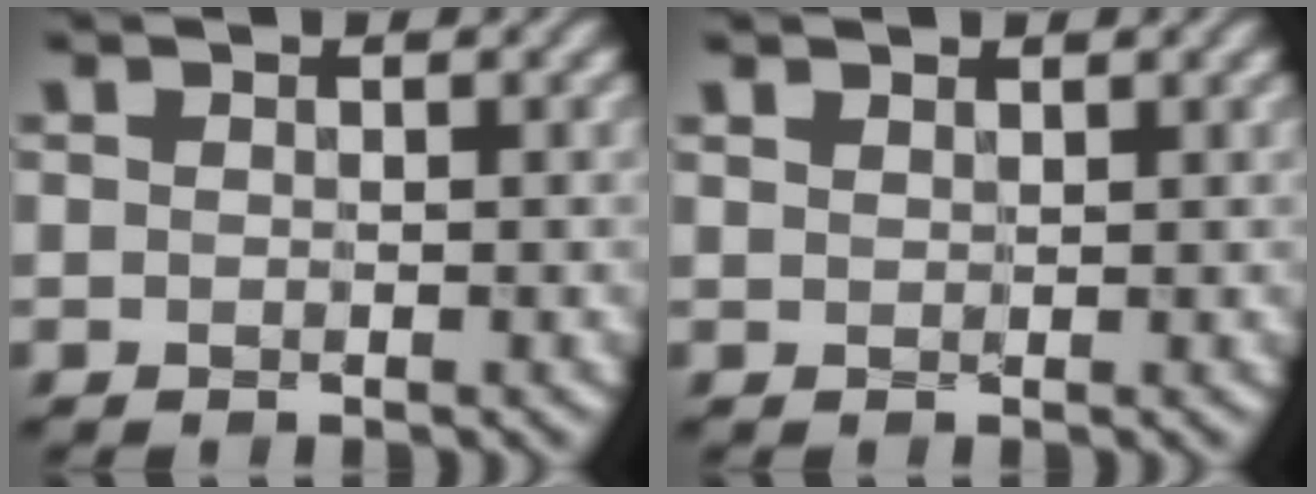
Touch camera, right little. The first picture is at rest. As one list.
[{"total": 1.7, "force": [1.4, 0.7, 0.6], "torque": [-0.017, 0.000, 0.024]}]